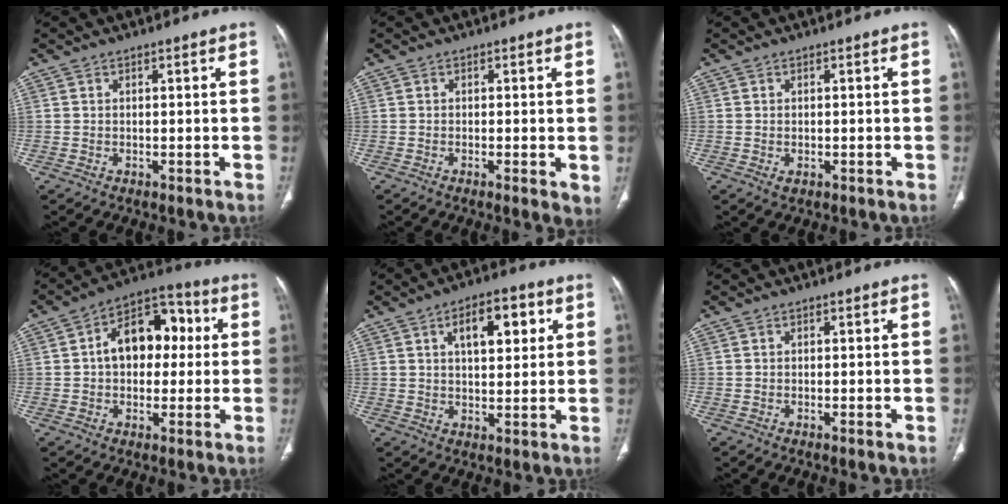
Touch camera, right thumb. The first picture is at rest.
{"total": 3.0, "force": [-0.5, 0.8, 2.8], "torque": [-0.046, -0.010, -0.012]}
{"total": 1.2, "force": [-0.3, 0.7, 0.8], "torque": [-0.016, 0.002, 0.000]}
{"total": 13.6, "force": [1.6, 9.1, 10.0], "torque": [-0.112, 0.034, 0.015]}
{"total": 9.6, "force": [3.5, 4.7, 7.7], "torque": [-0.087, -0.001, 0.051]}
{"total": 0.8, "force": [-0.3, 0.1, 0.7], "torque": [-0.016, -0.002, -0.004]}